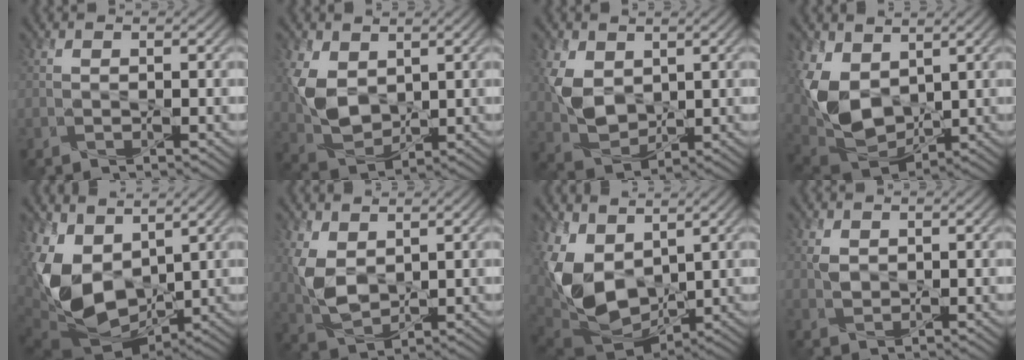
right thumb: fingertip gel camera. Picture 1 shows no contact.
{"total": 7.4, "force": [1.8, 5.2, 5.0], "torque": [-0.130, -0.007, 0.042]}
{"total": 6.6, "force": [1.7, 4.8, 4.1], "torque": [-0.106, -0.006, 0.040]}
{"total": 10.9, "force": [2.5, 7.4, 7.6], "torque": [-0.209, -0.004, 0.052]}
{"total": 14.8, "force": [2.2, 9.9, 10.9], "torque": [-0.285, -0.026, 0.055]}
{"total": 6.3, "force": [1.9, 4.0, 4.5], "torque": [-0.115, -0.007, 0.040]}
{"total": 13.5, "force": [2.6, 8.9, 9.8], "torque": [-0.263, -0.011, 0.055]}
{"total": 1.6, "force": [0.6, 1.2, 0.9], "torque": [-0.027, -0.001, 0.015]}